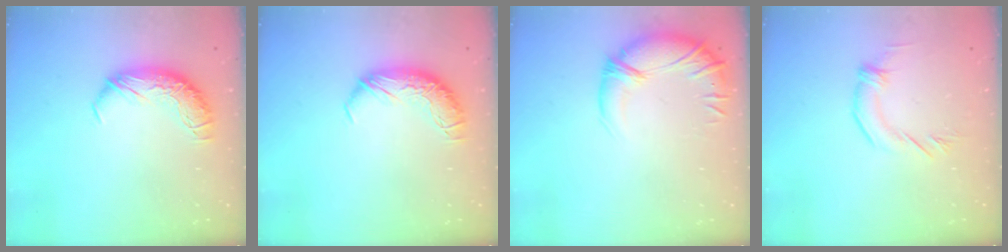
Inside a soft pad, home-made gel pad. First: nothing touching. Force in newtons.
{"total": 0.0}
{"total": 3.0, "press": 1.5, "slide": 2.6}
{"total": 2.8, "press": 2.8, "slide": 0.2}